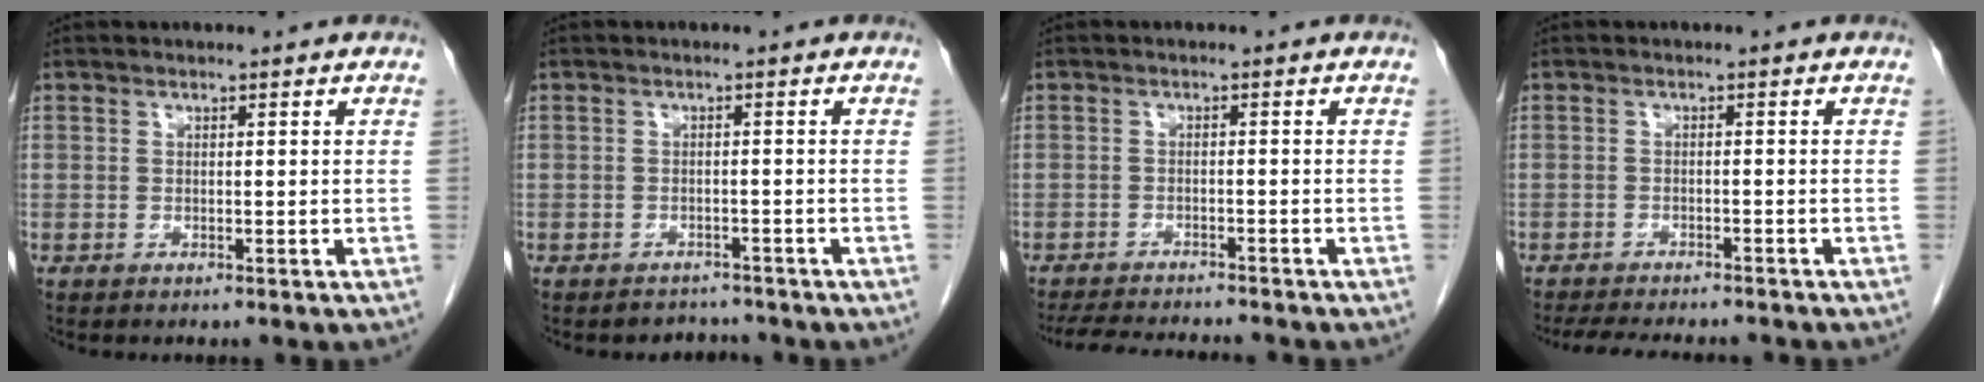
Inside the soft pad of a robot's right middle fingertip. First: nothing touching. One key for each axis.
{"total": 2.5, "fx": -2.2, "fy": 1.0, "fz": -0.5, "tx": 0.007, "ty": 0.000, "tz": -0.034}
{"total": 9.3, "fx": -8.7, "fy": 1.0, "fz": 3.2, "tx": -0.051, "ty": -0.008, "tz": -0.129}
{"total": 10.3, "fx": -9.2, "fy": 2.2, "fz": 4.0, "tx": -0.063, "ty": -0.008, "tz": -0.125}